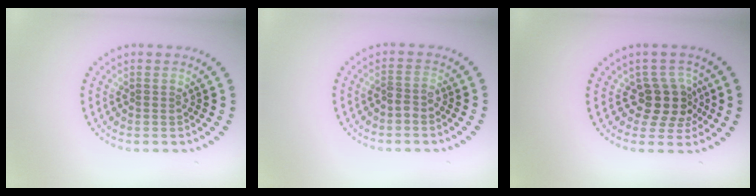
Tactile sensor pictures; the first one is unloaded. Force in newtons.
{"total": 1.3, "press": 1.0, "slide": 0.9}
{"total": 3.6, "press": 2.9, "slide": 2.2}